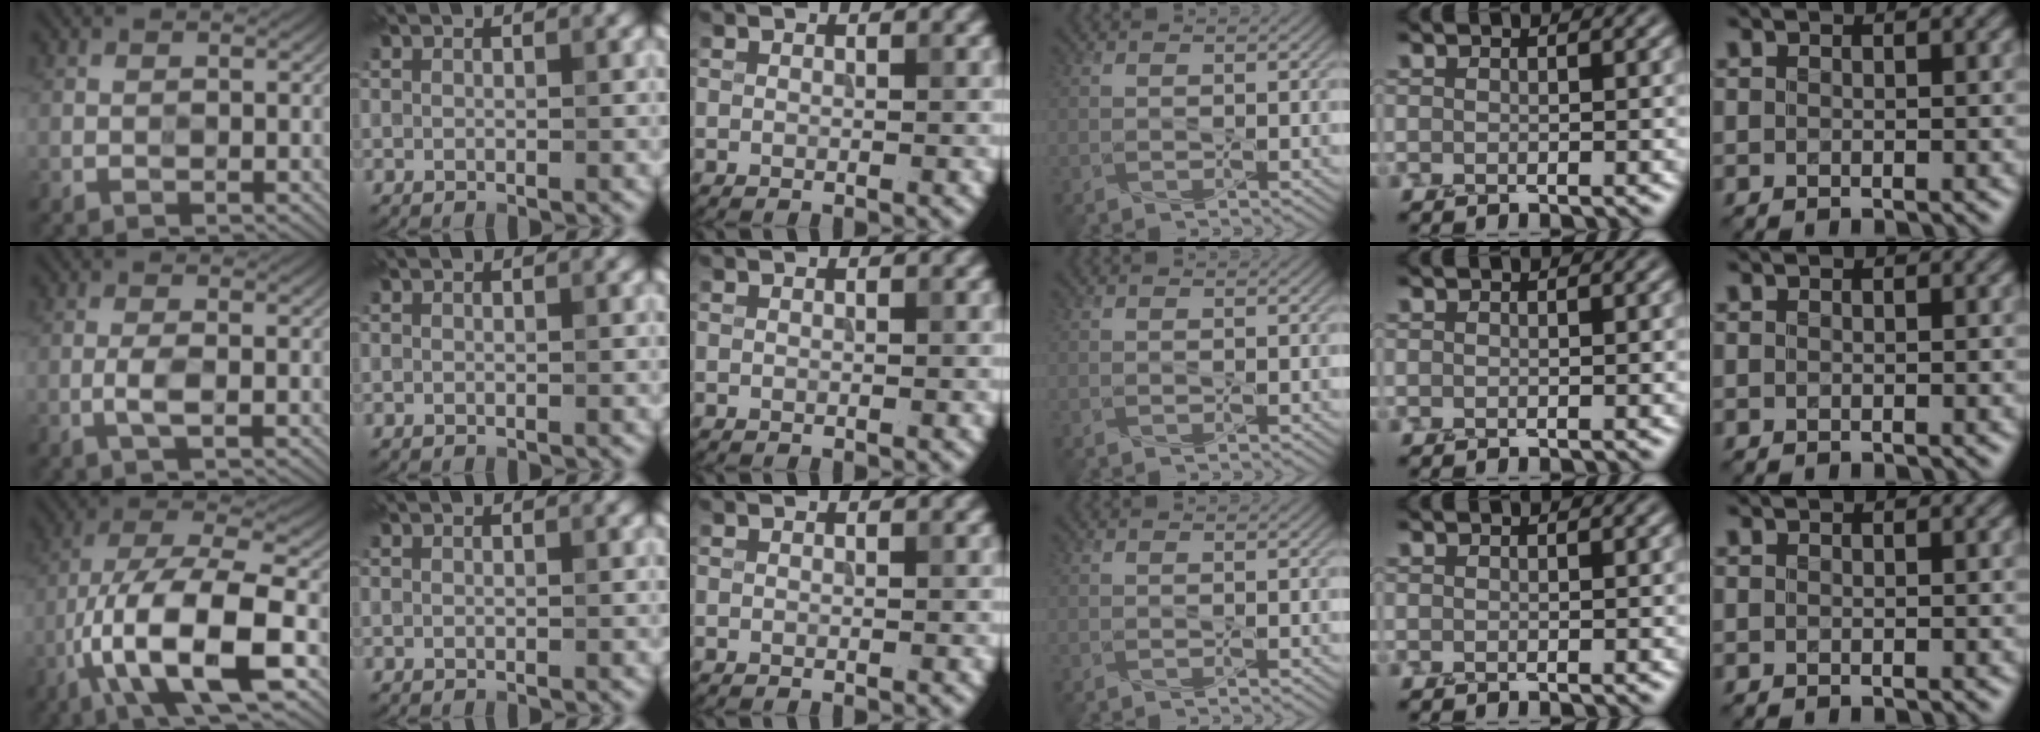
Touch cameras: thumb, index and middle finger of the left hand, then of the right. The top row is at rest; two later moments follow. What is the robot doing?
{"motion": "wipe", "object": "whiteboard"}